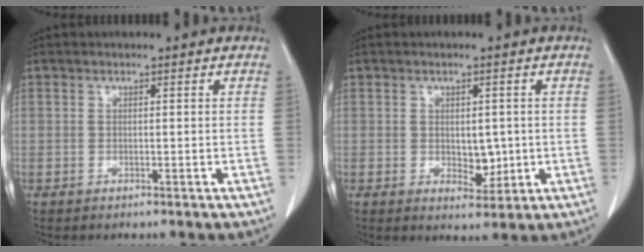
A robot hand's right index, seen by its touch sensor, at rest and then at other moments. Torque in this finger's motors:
{"motor_torque": [0.05, 0.04, 0.01, 0.02]}